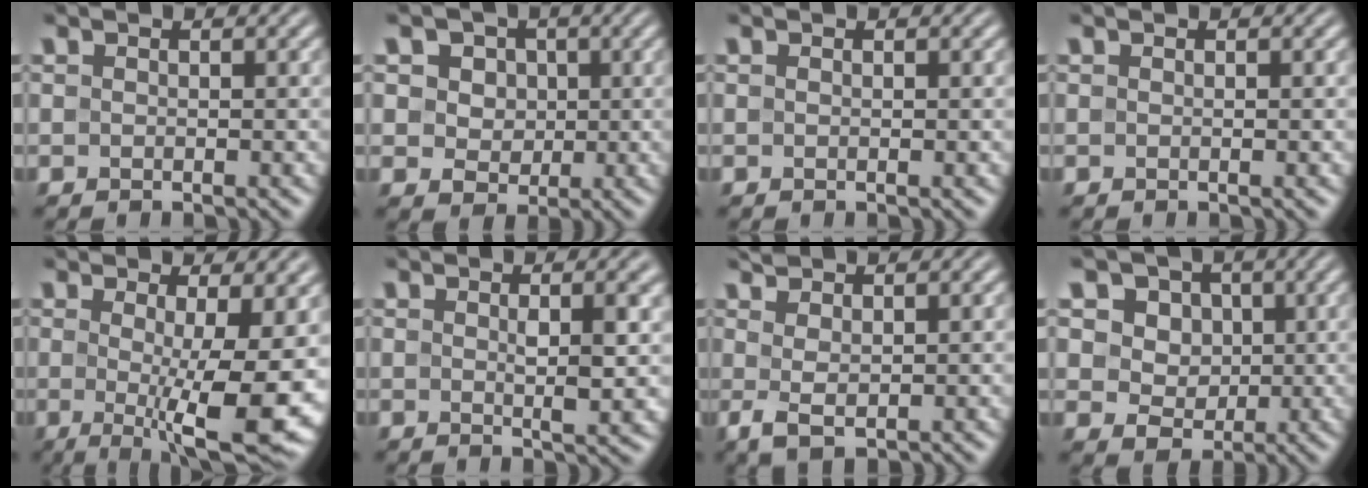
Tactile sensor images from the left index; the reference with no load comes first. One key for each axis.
{"total": 5.8, "fx": 2.1, "fy": 4.6, "fz": 2.7, "tx": -0.044, "ty": 0.014, "tz": 0.016}
{"total": 0.0}
{"total": 0.0}
{"total": 10.4, "fx": -1.0, "fy": 2.3, "fz": 10.1, "tx": -0.140, "ty": -0.018, "tz": -0.010}
{"total": 3.9, "fx": 0.7, "fy": 0.7, "fz": 3.7, "tx": -0.055, "ty": -0.002, "tz": 0.013}
{"total": 2.4, "fx": 0.8, "fy": 0.7, "fz": 2.1, "tx": -0.047, "ty": 0.002, "tz": 0.018}
{"total": 7.3, "fx": 2.8, "fy": 5.8, "fz": 3.4, "tx": -0.066, "ty": 0.009, "tz": 0.030}